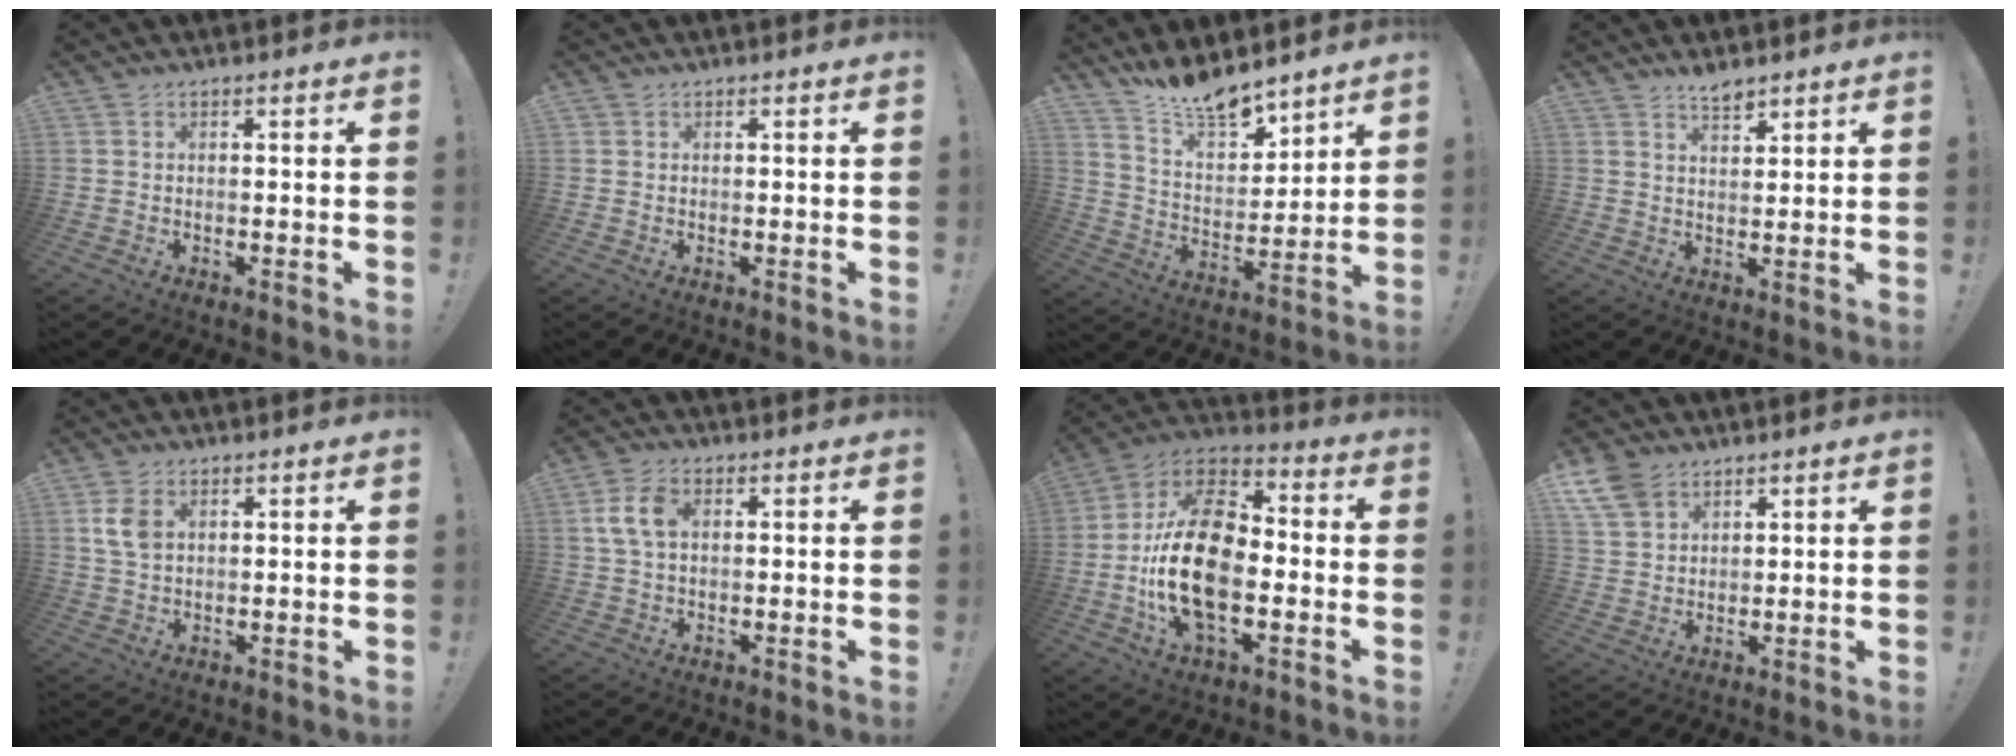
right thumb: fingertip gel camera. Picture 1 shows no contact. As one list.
[{"total": 0.5, "force": [0.3, 0.4, 0.0], "torque": [0.000, 0.000, 0.006]}, {"total": 12.4, "force": [11.2, 3.4, 4.0], "torque": [-0.080, -0.095, 0.207]}, {"total": 4.1, "force": [3.5, 1.3, 1.7], "torque": [-0.022, -0.024, 0.062]}, {"total": 5.4, "force": [1.7, 3.5, 3.8], "torque": [-0.074, 0.000, 0.032]}, {"total": 7.2, "force": [1.3, 4.4, 5.6], "torque": [-0.115, 0.007, 0.026]}, {"total": 23.5, "force": [-3.5, 13.7, 18.8], "torque": [-0.357, 0.024, -0.052]}, {"total": 8.0, "force": [5.2, 5.1, 3.3], "torque": [-0.071, -0.018, 0.108]}]